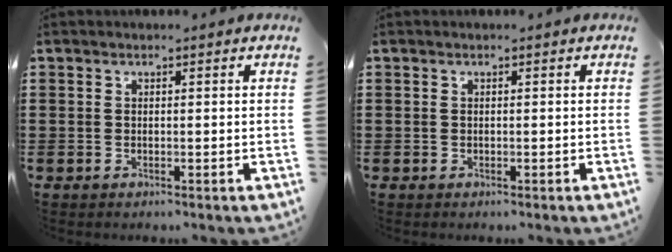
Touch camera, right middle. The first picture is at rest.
{"total": 0.0}